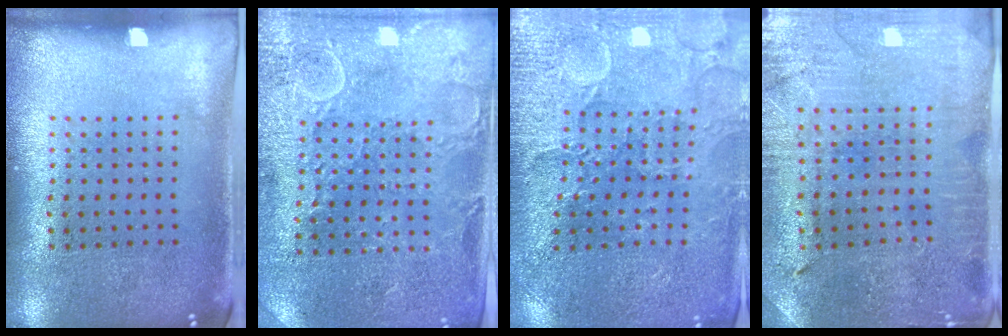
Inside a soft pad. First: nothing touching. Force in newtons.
{"total": 2.9, "press": 2.8, "slide": 0.4}
{"total": 3.2, "press": 3.2, "slide": 0.3}
{"total": 0.7, "press": 0.6, "slide": 0.3}